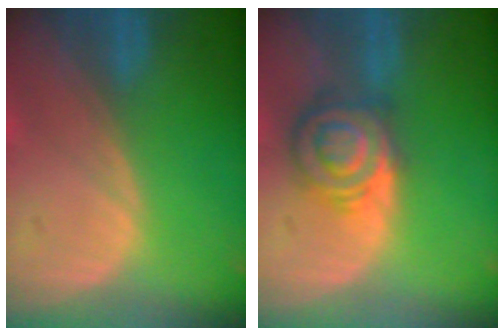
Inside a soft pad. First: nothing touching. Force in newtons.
{"total": 7.0, "press": 7.0, "slide": 0.2}